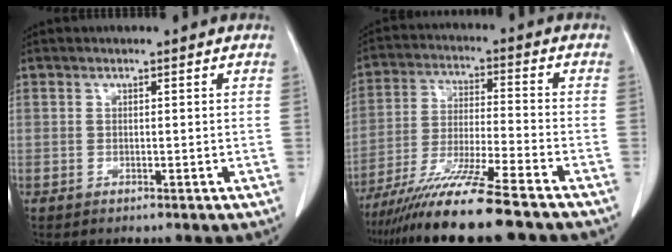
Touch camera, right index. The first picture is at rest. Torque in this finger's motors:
{"motor_torque": [1.36, -0.78, 0.46, 0.21]}